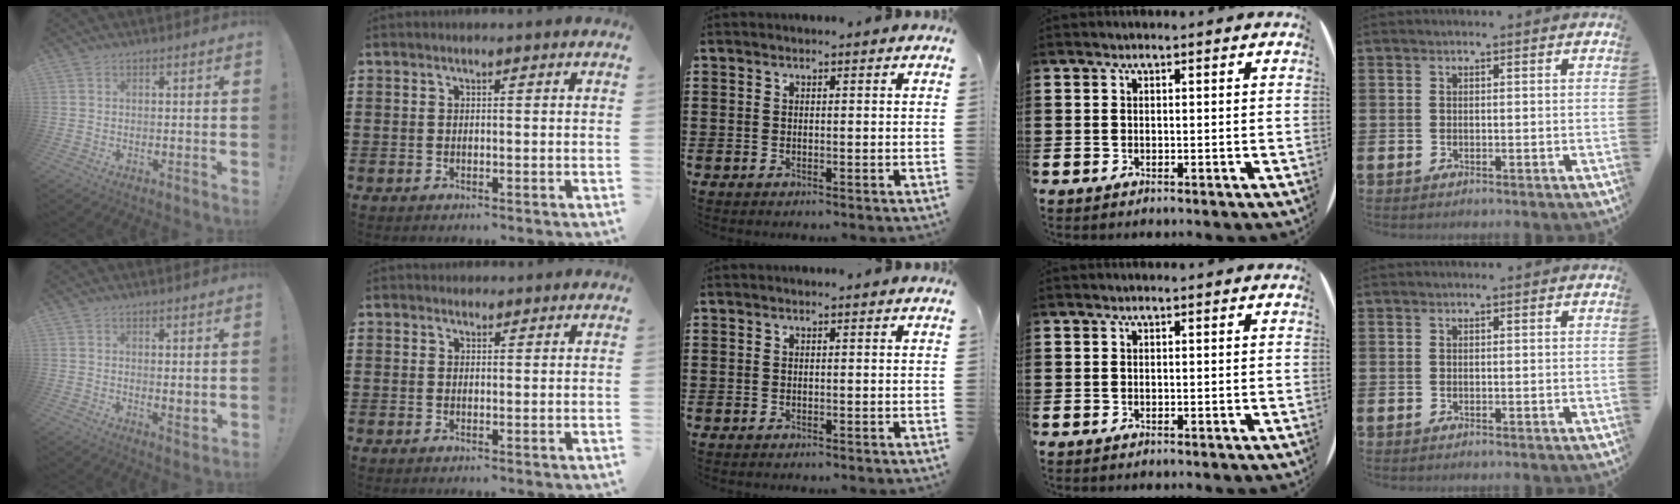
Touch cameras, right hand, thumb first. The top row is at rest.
{"thumb": {"total": 2.7, "force": [1.9, 0.7, 1.8], "torque": [-0.018, -0.017, 0.032]}, "index": {"total": 0.9, "force": [0.7, 0.4, -0.1], "torque": [0.001, 0.002, 0.015]}}